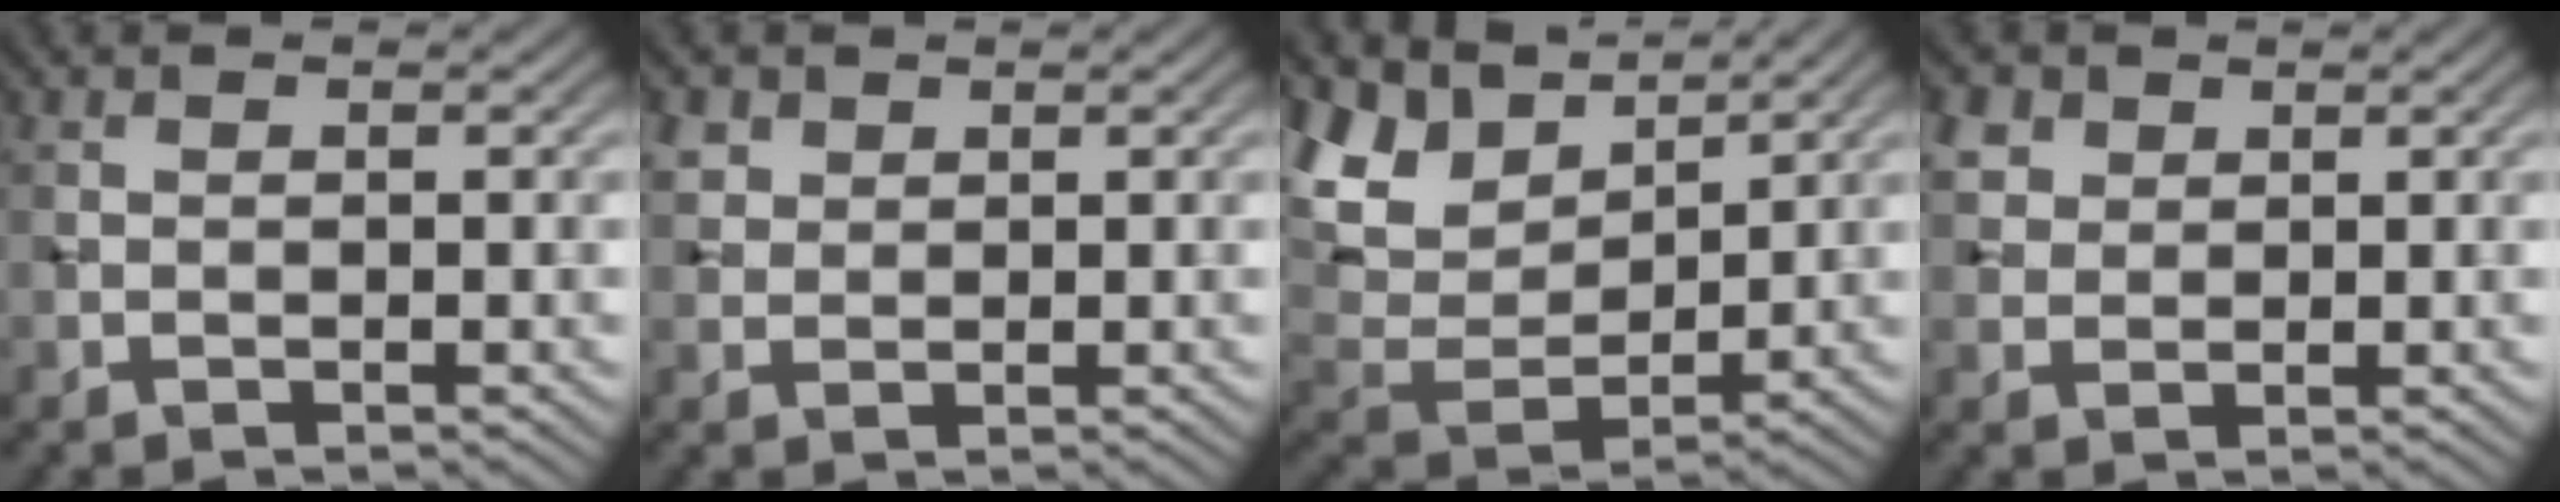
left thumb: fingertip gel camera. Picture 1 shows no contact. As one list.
[{"total": 2.1, "force": [1.2, 1.6, 0.6], "torque": [-0.020, 0.002, 0.025]}, {"total": 10.6, "force": [7.2, 5.3, 5.7], "torque": [-0.157, 0.015, 0.133]}, {"total": 2.9, "force": [1.7, 2.2, 1.0], "torque": [-0.036, 0.000, 0.039]}]